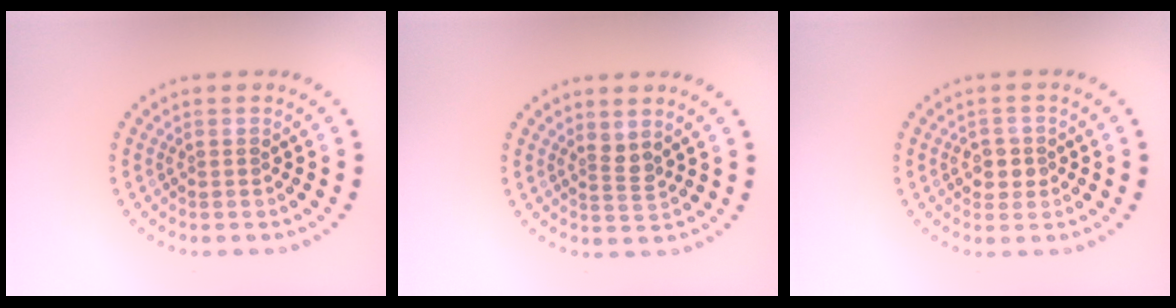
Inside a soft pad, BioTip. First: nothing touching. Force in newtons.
{"total": 1.3, "press": 1.0, "slide": 0.9}
{"total": 2.1, "press": 2.0, "slide": 0.7}